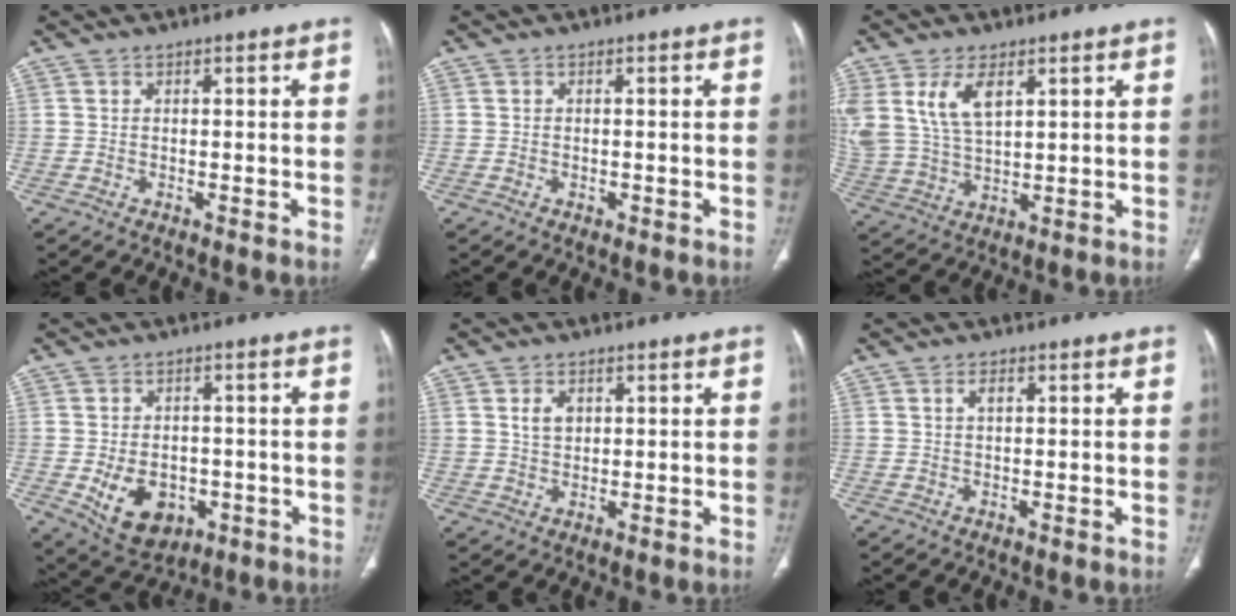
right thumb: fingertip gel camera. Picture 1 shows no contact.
{"total": 0.7, "force": [-0.3, 0.5, 0.4], "torque": [-0.004, 0.000, -0.003]}
{"total": 11.1, "force": [4.9, 5.9, 8.1], "torque": [-0.168, -0.012, 0.109]}
{"total": 10.2, "force": [-2.9, 7.3, 6.4], "torque": [-0.082, 0.009, -0.026]}
{"total": 3.8, "force": [1.3, 2.8, 2.2], "torque": [-0.027, -0.008, 0.027]}
{"total": 1.8, "force": [0.6, 0.9, 1.4], "torque": [-0.027, 0.004, 0.012]}